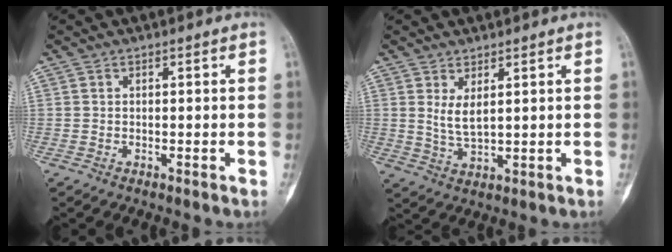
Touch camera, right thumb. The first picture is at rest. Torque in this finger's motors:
{"motor_torque": [-0.37, 0.38, -0.01, 0.10, 0.11]}